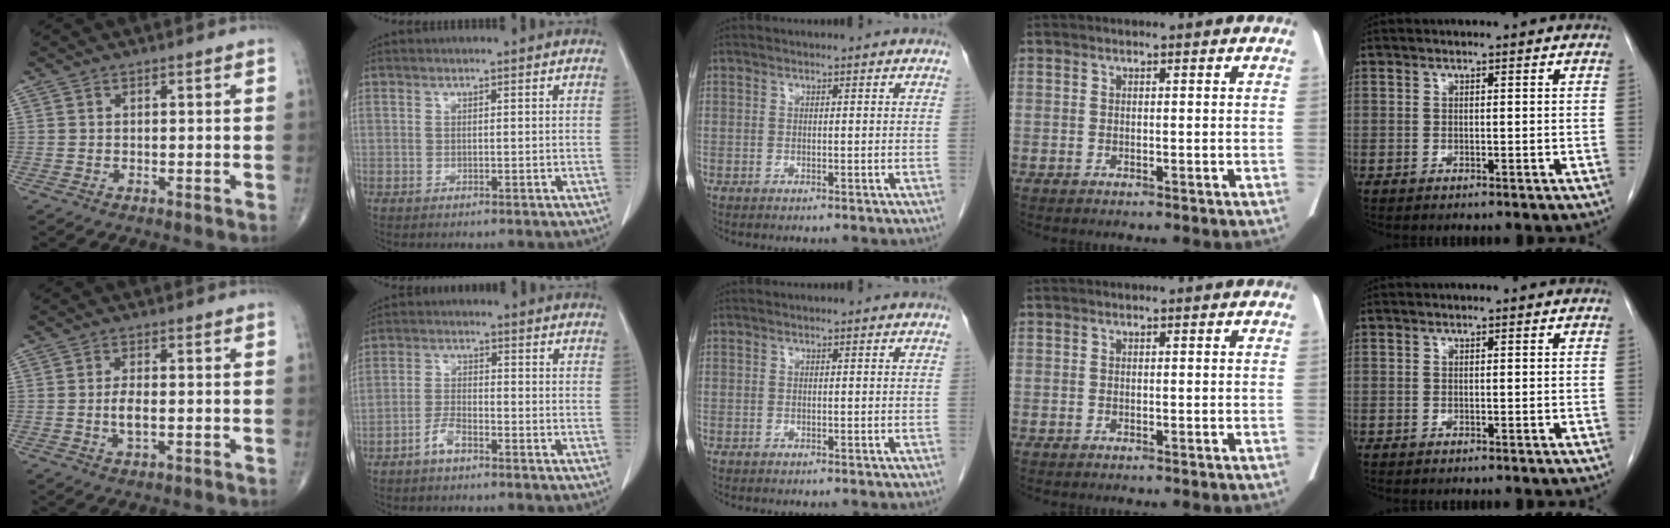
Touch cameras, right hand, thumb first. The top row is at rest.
{"thumb": {"total": 3.5, "force": [-0.5, 1.5, 3.1], "torque": [-0.059, 0.000, -0.010]}, "index": {"total": 3.2, "force": [-2.3, 0.9, 2.0], "torque": [-0.042, 0.004, -0.047]}}